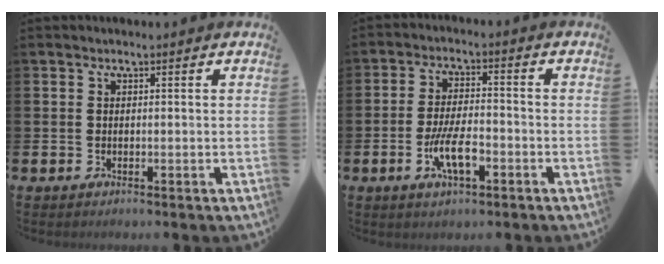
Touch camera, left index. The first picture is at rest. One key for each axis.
{"total": 6.2, "fx": -2.2, "fy": 2.3, "fz": 5.3, "tx": -0.098, "ty": 0.003, "tz": -0.041}